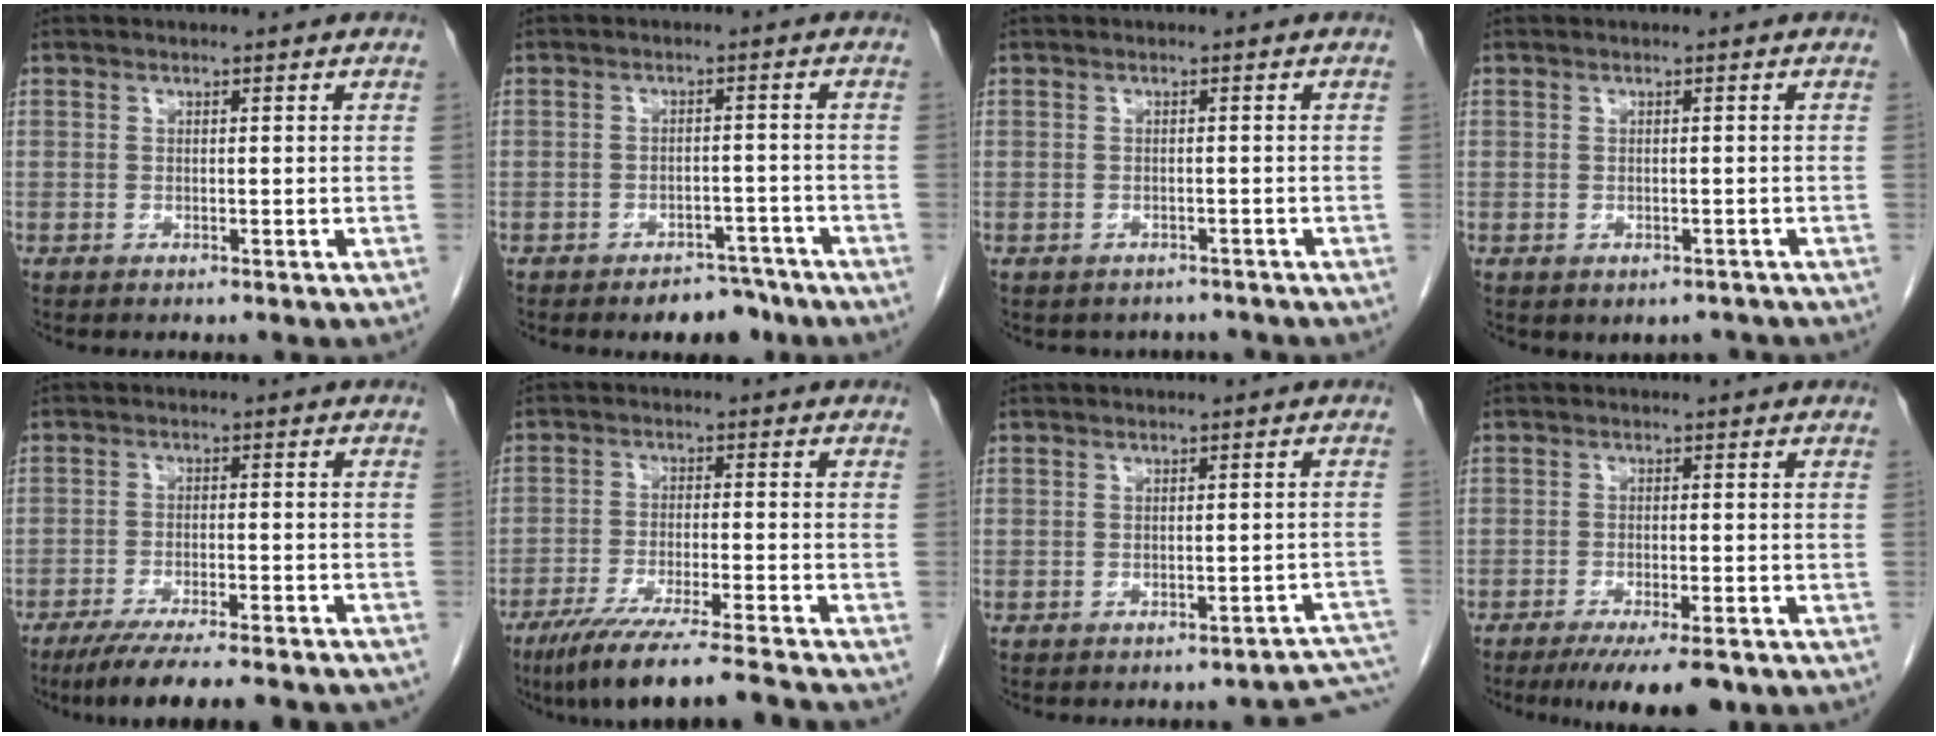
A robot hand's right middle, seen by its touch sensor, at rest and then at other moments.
{"total": 4.9, "force": [-3.9, 2.3, 1.9], "torque": [-0.019, 0.005, -0.051]}
{"total": 3.6, "force": [-3.2, 1.7, 0.1], "torque": [-0.004, 0.007, -0.039]}
{"total": 2.2, "force": [-1.6, 1.4, 0.6], "torque": [-0.006, 0.001, -0.016]}
{"total": 17.9, "force": [-15.7, 1.9, 8.4], "torque": [-0.098, -0.023, -0.213]}
{"total": 14.7, "force": [-12.6, -1.1, 7.4], "torque": [-0.108, -0.038, -0.204]}
{"total": 5.2, "force": [-5.0, 1.0, 1.1], "torque": [0.013, 0.022, -0.044]}
{"total": 8.9, "force": [-6.7, 1.4, 5.7], "torque": [-0.079, -0.017, -0.098]}